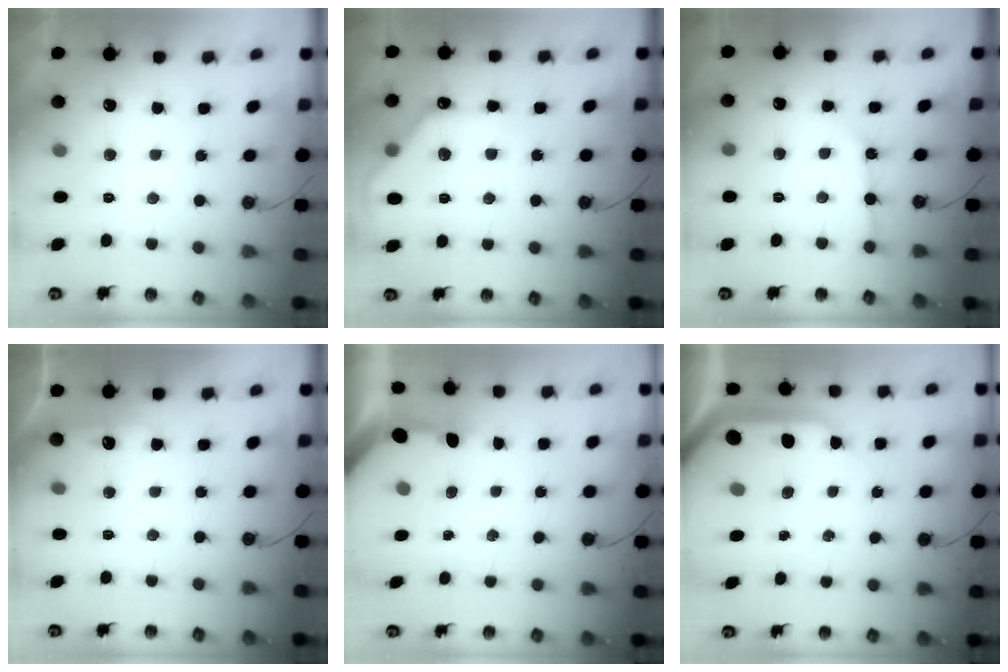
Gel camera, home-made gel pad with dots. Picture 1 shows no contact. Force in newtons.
{"total": 10.7, "press": 10.7, "slide": 0.7}
{"total": 5.1, "press": 5.0, "slide": 0.6}
{"total": 4.0, "press": 4.0, "slide": 0.5}
{"total": 3.4, "press": 3.4, "slide": 0.4}
{"total": 9.6, "press": 9.5, "slide": 1.1}